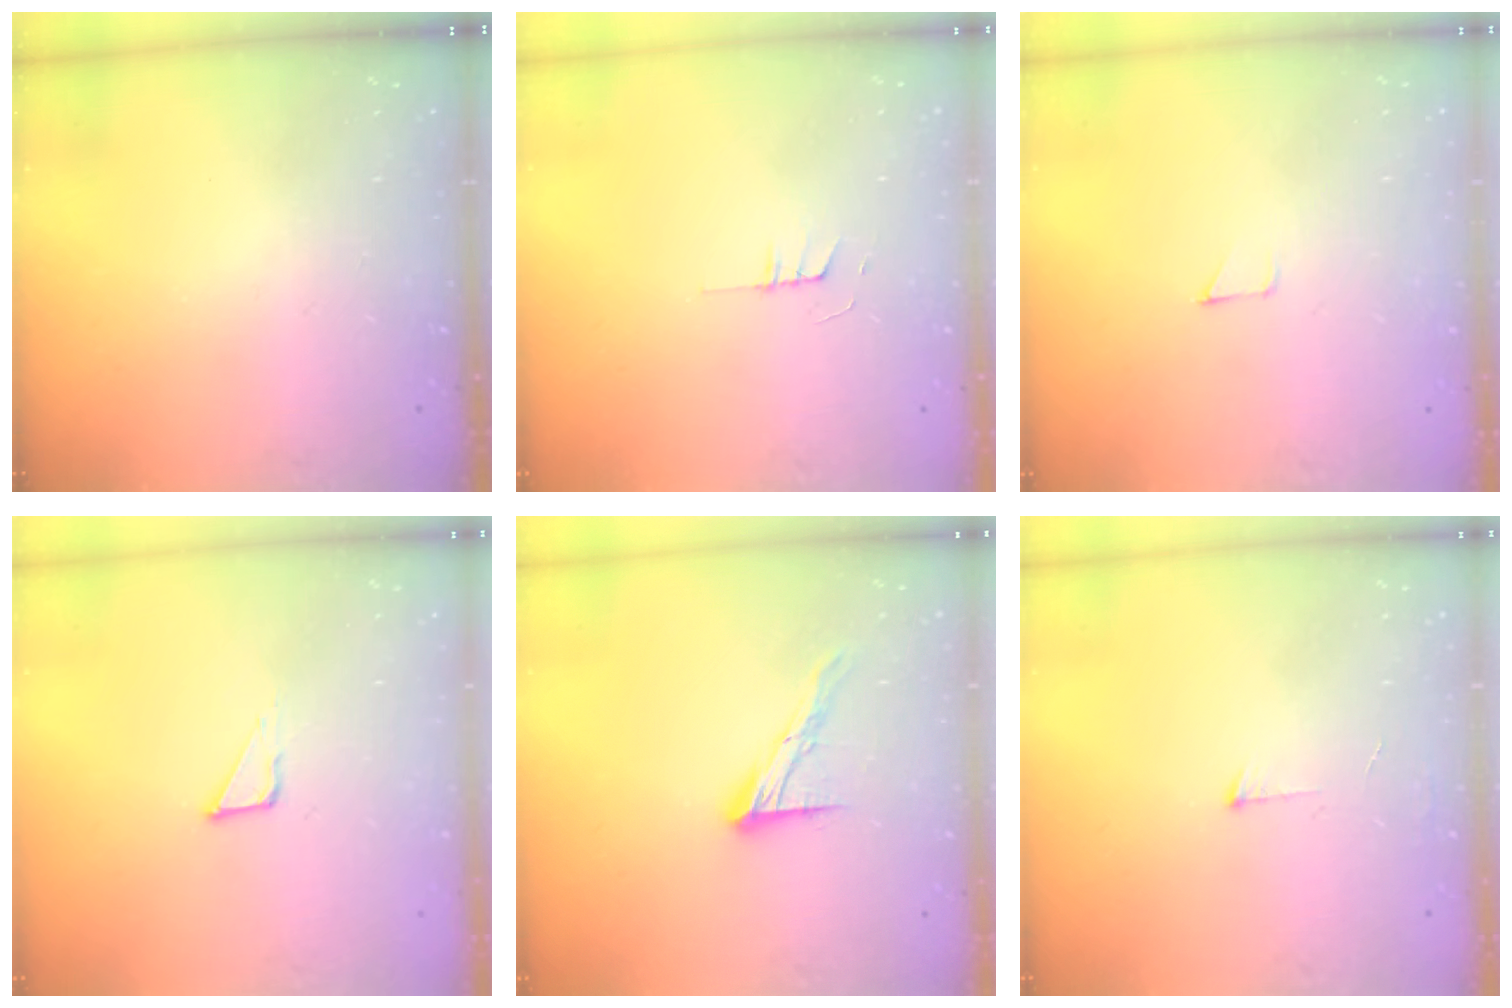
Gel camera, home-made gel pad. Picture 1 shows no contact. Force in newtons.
{"total": 3.7, "press": 3.7, "slide": 0.3}
{"total": 2.8, "press": 2.8, "slide": 0.2}
{"total": 2.3, "press": 2.3, "slide": 0.1}
{"total": 10.4, "press": 10.3, "slide": 0.9}
{"total": 3.6, "press": 3.6, "slide": 0.3}